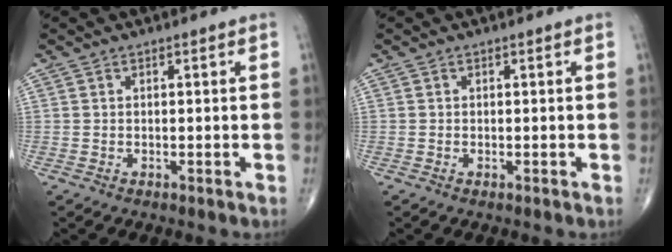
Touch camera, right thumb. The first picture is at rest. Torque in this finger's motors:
{"motor_torque": [0.62, 0.34, 0.05, -0.03, 0.00]}